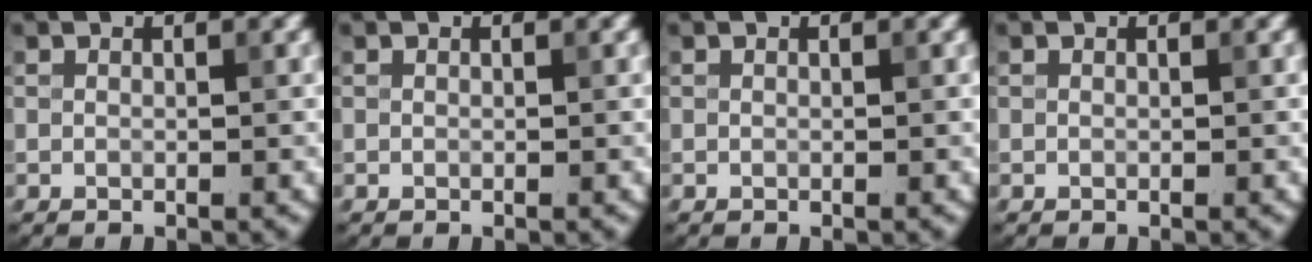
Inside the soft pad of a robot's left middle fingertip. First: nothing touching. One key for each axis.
{"total": 0.0}
{"total": 0.0}
{"total": 0.0}